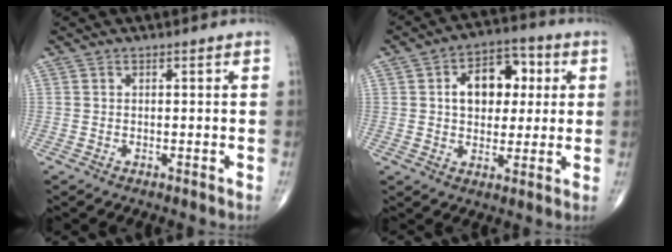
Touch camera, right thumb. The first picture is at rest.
{"total": 11.8, "force": [2.3, 8.0, 8.3], "torque": [-0.086, 0.015, 0.031]}